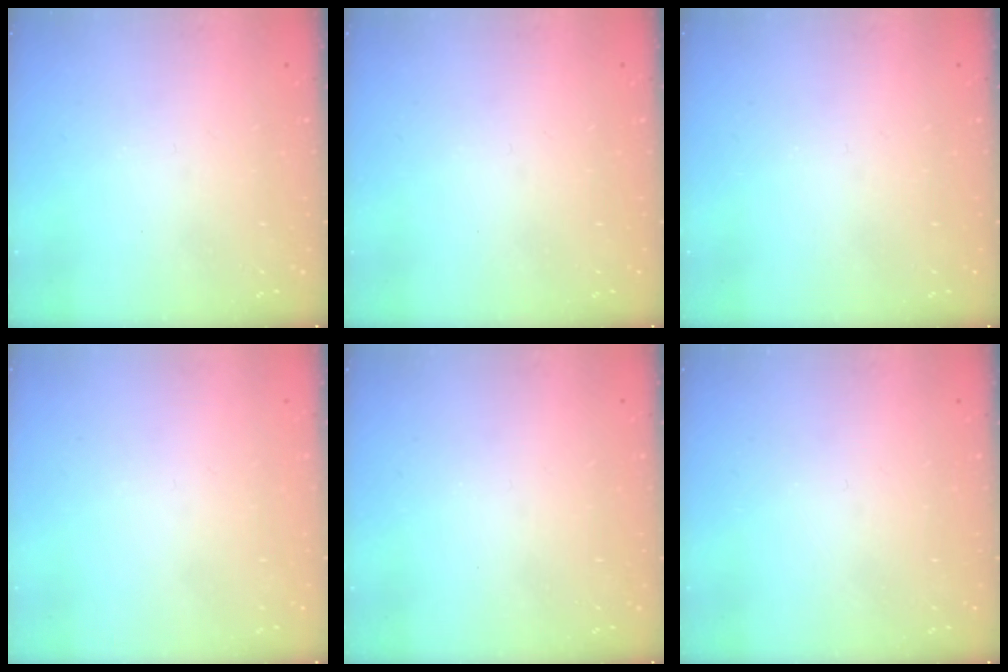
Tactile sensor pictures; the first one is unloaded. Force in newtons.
{"total": 0.0}
{"total": 0.0}
{"total": 1.8, "press": 1.7, "slide": 0.1}
{"total": 0.0}
{"total": 0.0}